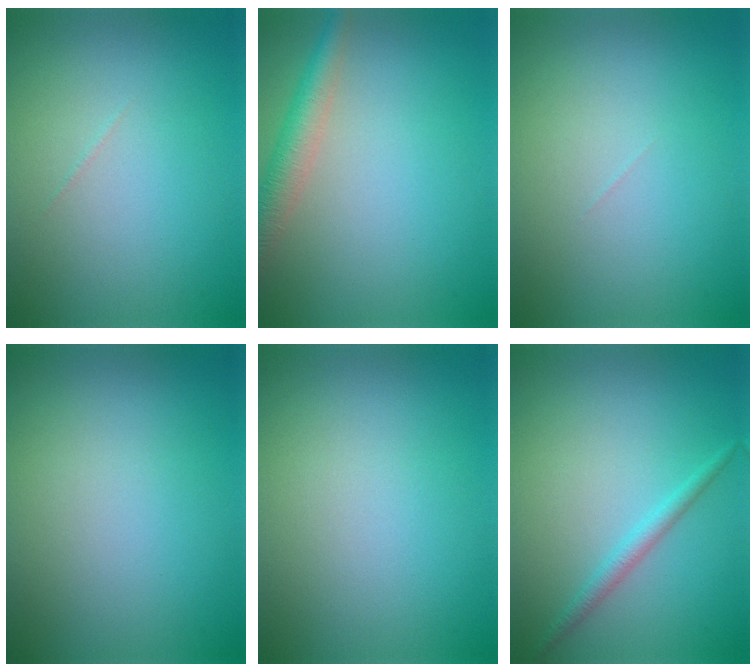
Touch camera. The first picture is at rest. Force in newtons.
{"total": 3.5, "press": 3.5, "slide": 0.1}
{"total": 0.0}
{"total": 0.0}
{"total": 0.0}
{"total": 1.6, "press": 1.6, "slide": 0.0}